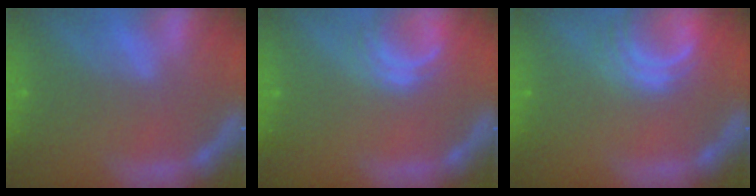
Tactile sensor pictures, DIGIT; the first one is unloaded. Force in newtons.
{"total": 3.0}
{"total": 4.5}